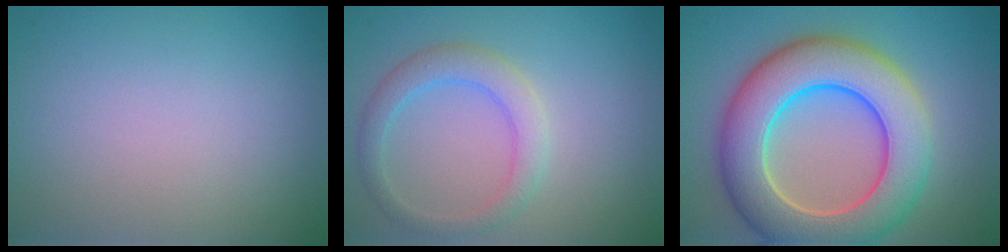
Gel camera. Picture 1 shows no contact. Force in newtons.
{"total": 2.9, "press": 2.9, "slide": 0.1}
{"total": 10.3, "press": 10.3, "slide": 0.4}